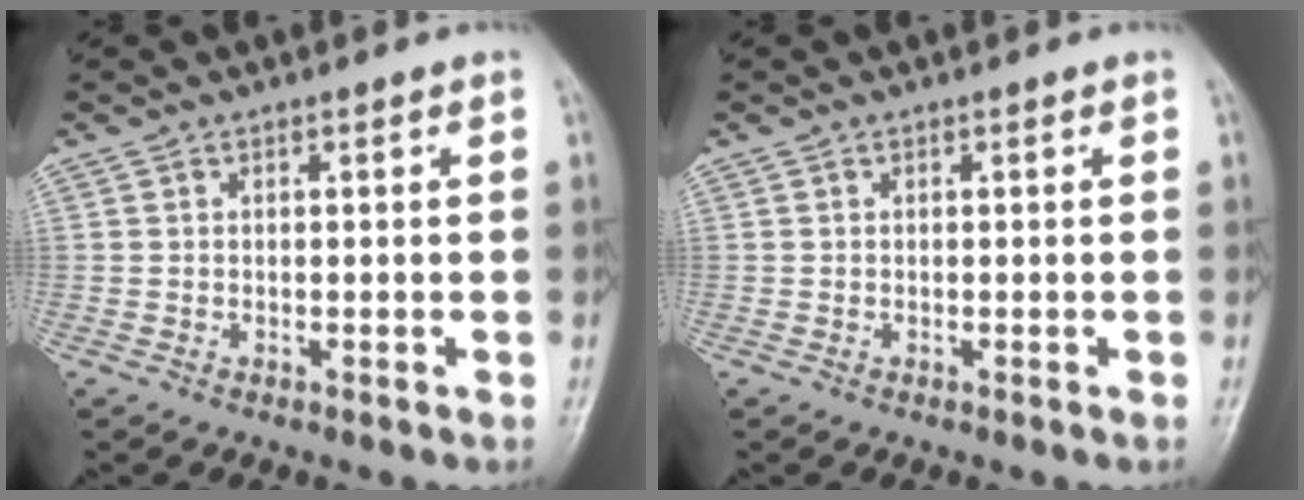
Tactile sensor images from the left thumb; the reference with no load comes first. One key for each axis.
{"total": 0.0}